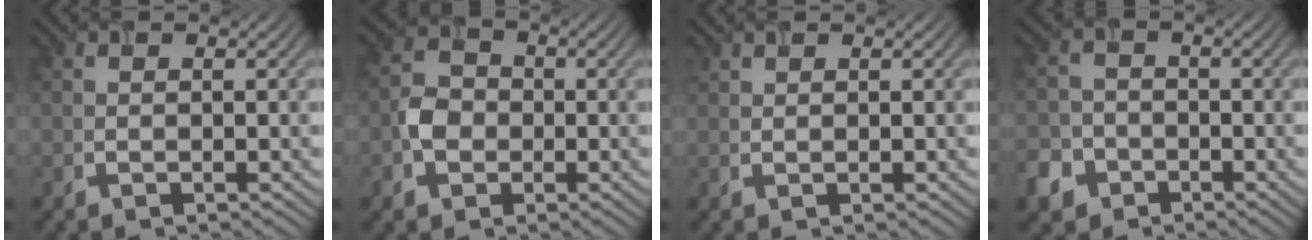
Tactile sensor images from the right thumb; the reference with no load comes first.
{"total": 3.9, "force": [-1.1, 3.3, 1.8], "torque": [-0.036, 0.002, -0.027]}
{"total": 1.0, "force": [0.9, 0.3, 0.2], "torque": [-0.010, 0.002, 0.024]}
{"total": 4.8, "force": [-2.9, 3.6, 1.4], "torque": [-0.042, -0.006, -0.062]}